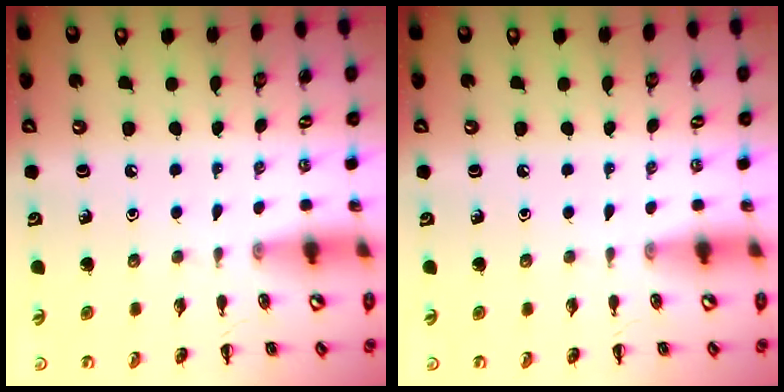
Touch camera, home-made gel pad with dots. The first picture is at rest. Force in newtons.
{"total": 0.0}